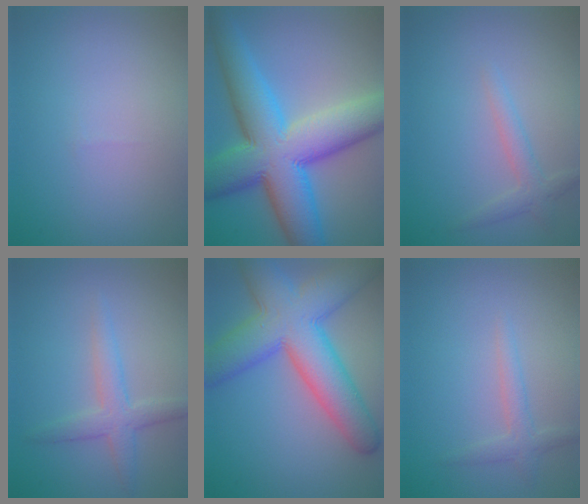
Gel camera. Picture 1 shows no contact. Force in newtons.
{"total": 13.1, "press": 13.1, "slide": 0.1}
{"total": 1.9, "press": 1.9, "slide": 0.1}
{"total": 2.8, "press": 2.8, "slide": 0.1}
{"total": 10.3, "press": 10.2, "slide": 0.4}
{"total": 1.6, "press": 1.6, "slide": 0.1}